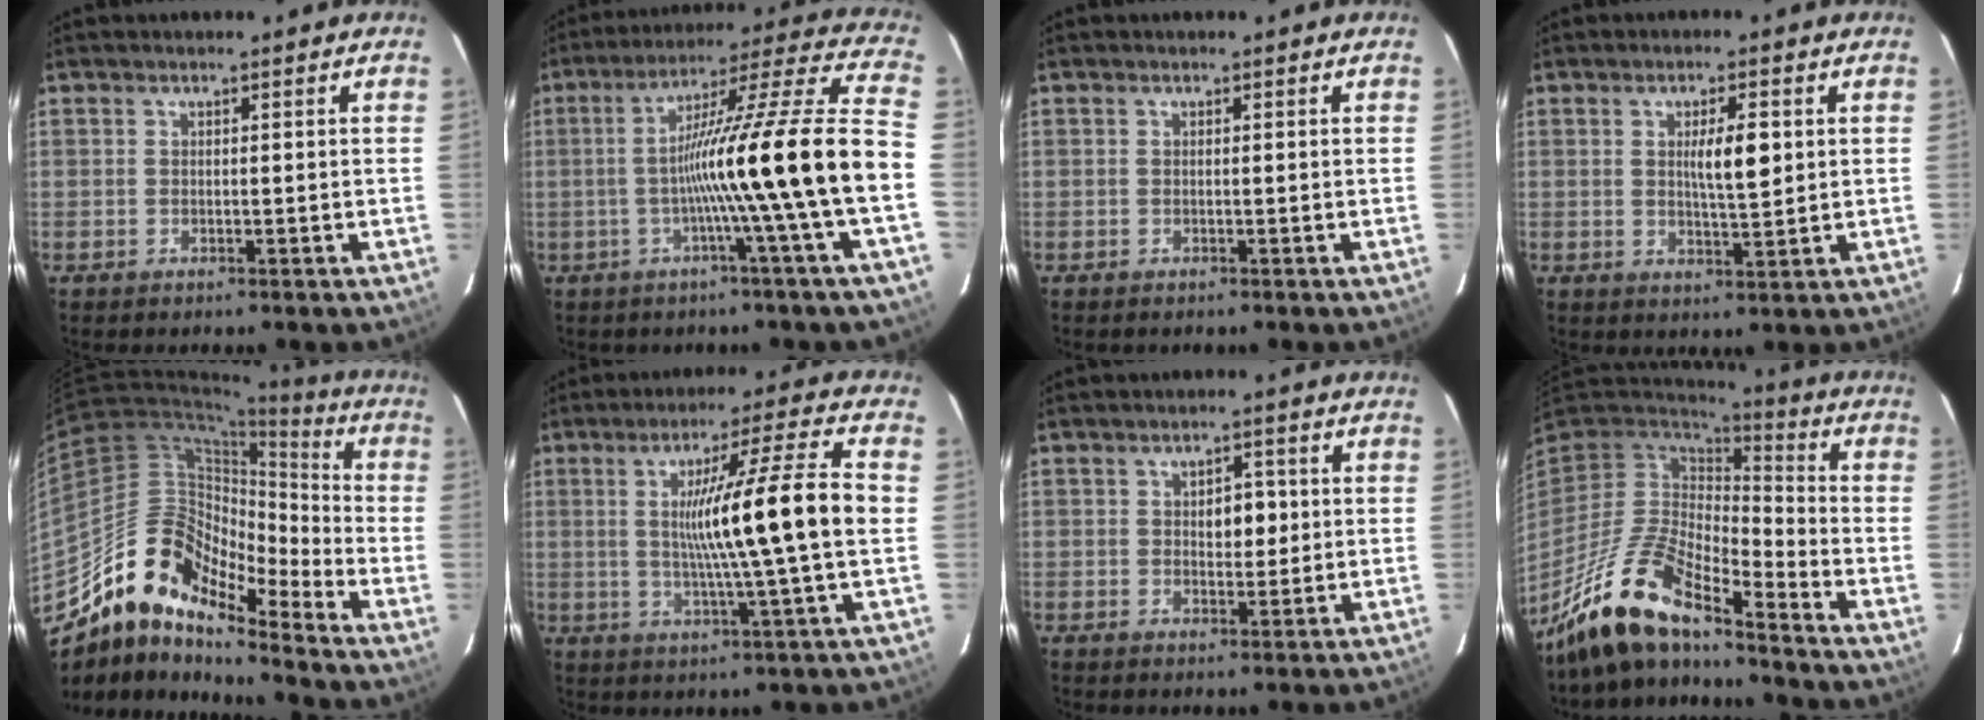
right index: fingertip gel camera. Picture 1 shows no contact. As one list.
[{"total": 19.1, "force": [-3.8, -3.0, 18.5], "torque": [-0.280, 0.006, -0.077]}, {"total": 0.0}, {"total": 5.1, "force": [1.0, 0.9, 4.9], "torque": [-0.082, 0.000, 0.018]}, {"total": 14.8, "force": [-11.0, 5.4, 8.4], "torque": [-0.148, 0.056, -0.193]}, {"total": 14.4, "force": [0.7, -1.6, 14.2], "torque": [-0.234, 0.001, 0.014]}, {"total": 3.8, "force": [0.5, 2.1, 3.1], "torque": [-0.042, 0.005, 0.012]}, {"total": 14.5, "force": [-11.6, 3.6, 8.0], "torque": [-0.155, 0.006, -0.218]}]